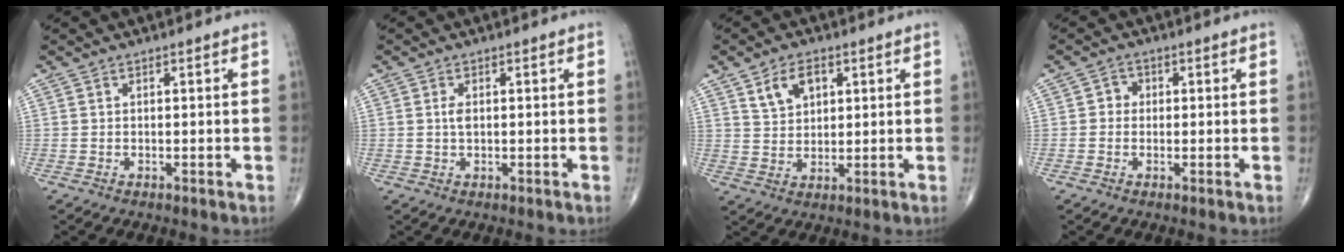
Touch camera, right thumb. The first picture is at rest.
{"total": 1.7, "force": [0.2, 0.9, 1.4], "torque": [-0.028, -0.001, 0.005]}
{"total": 6.2, "force": [2.9, 4.0, 3.7], "torque": [-0.049, -0.013, 0.056]}
{"total": 2.2, "force": [0.0, 2.0, 0.8], "torque": [0.004, 0.007, -0.007]}